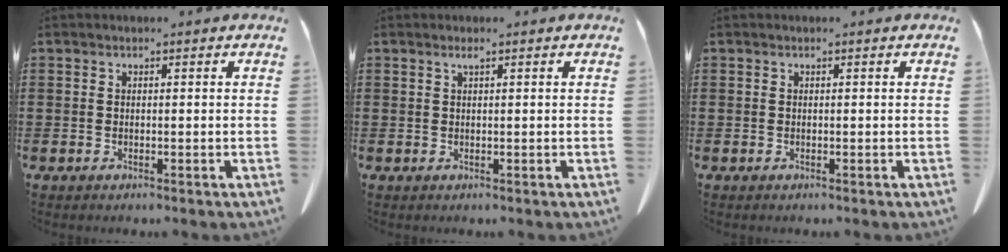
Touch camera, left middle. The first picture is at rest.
{"total": 0.8, "force": [0.4, 0.0, 0.7], "torque": [-0.014, 0.000, 0.008]}
{"total": 0.0}